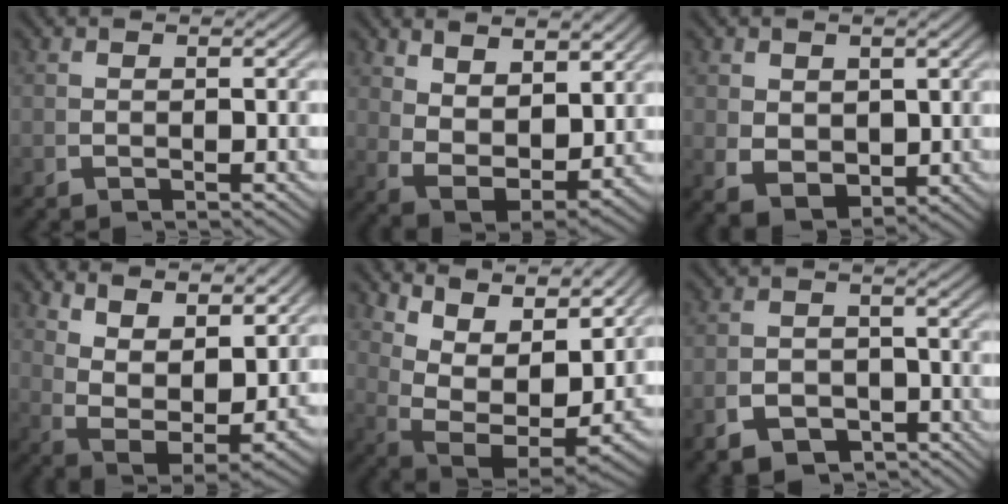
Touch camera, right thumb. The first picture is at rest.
{"total": 8.3, "force": [0.0, 5.9, 5.8], "torque": [-0.139, -0.049, 0.023]}
{"total": 5.2, "force": [0.0, 3.9, 3.4], "torque": [-0.082, -0.032, 0.027]}
{"total": 10.2, "force": [1.3, 6.5, 7.7], "torque": [-0.169, -0.049, 0.043]}
{"total": 13.8, "force": [1.8, 8.8, 10.5], "torque": [-0.214, -0.052, 0.050]}
{"total": 7.1, "force": [-4.4, 5.1, 2.4], "torque": [-0.033, -0.030, -0.061]}